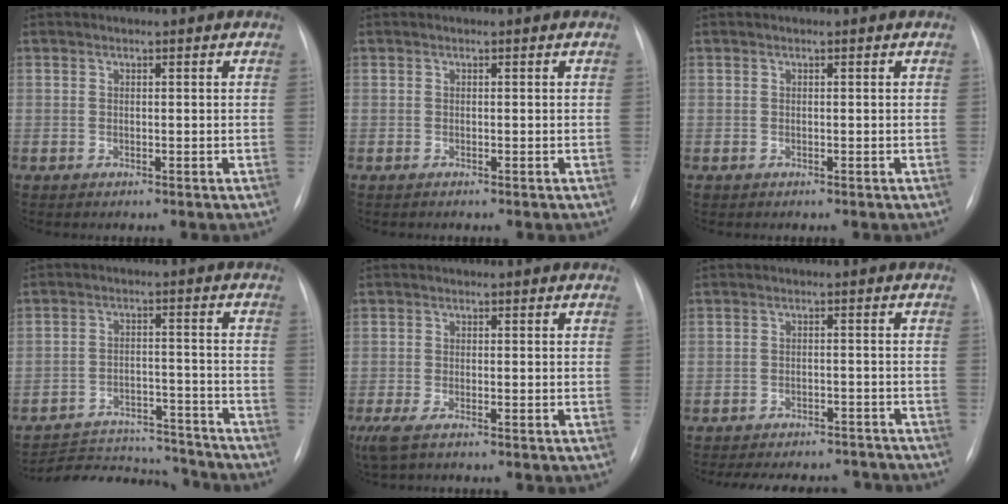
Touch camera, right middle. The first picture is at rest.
{"total": 0.0}
{"total": 0.0}
{"total": 15.3, "force": [-14.8, 3.1, 2.4], "torque": [-0.039, 0.017, -0.209]}
{"total": 4.1, "force": [-2.8, 0.9, 2.8], "torque": [-0.057, -0.013, -0.048]}
{"total": 14.6, "force": [-13.2, 4.8, 4.2], "torque": [-0.085, 0.009, -0.157]}